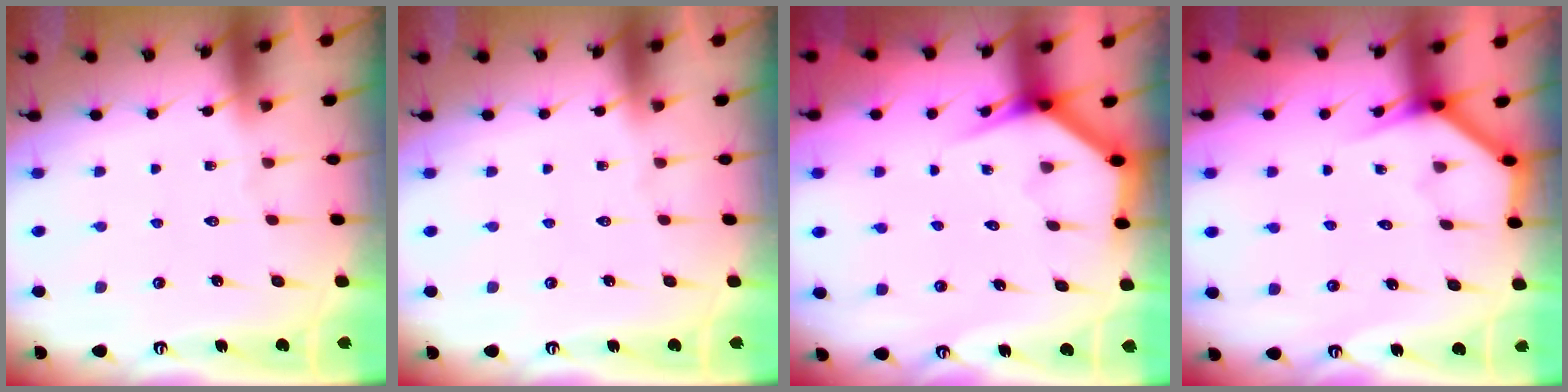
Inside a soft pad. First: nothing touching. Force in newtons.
{"total": 0.0}
{"total": 3.5, "press": 3.5, "slide": 0.3}
{"total": 3.7, "press": 3.7, "slide": 0.3}